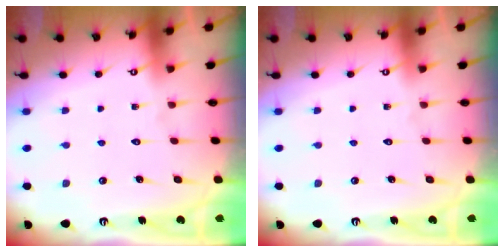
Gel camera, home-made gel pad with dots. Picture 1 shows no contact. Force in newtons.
{"total": 0.0}